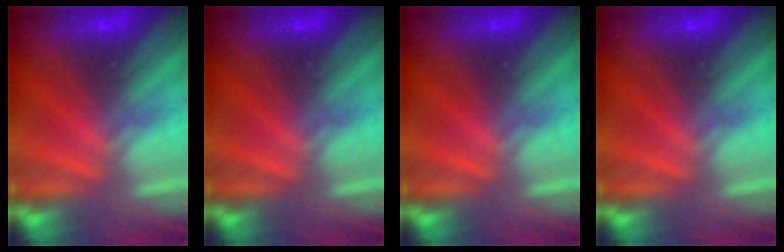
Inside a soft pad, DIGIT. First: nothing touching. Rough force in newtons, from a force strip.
{"total": 0.0}
{"total": 0.0}
{"total": 0.0}